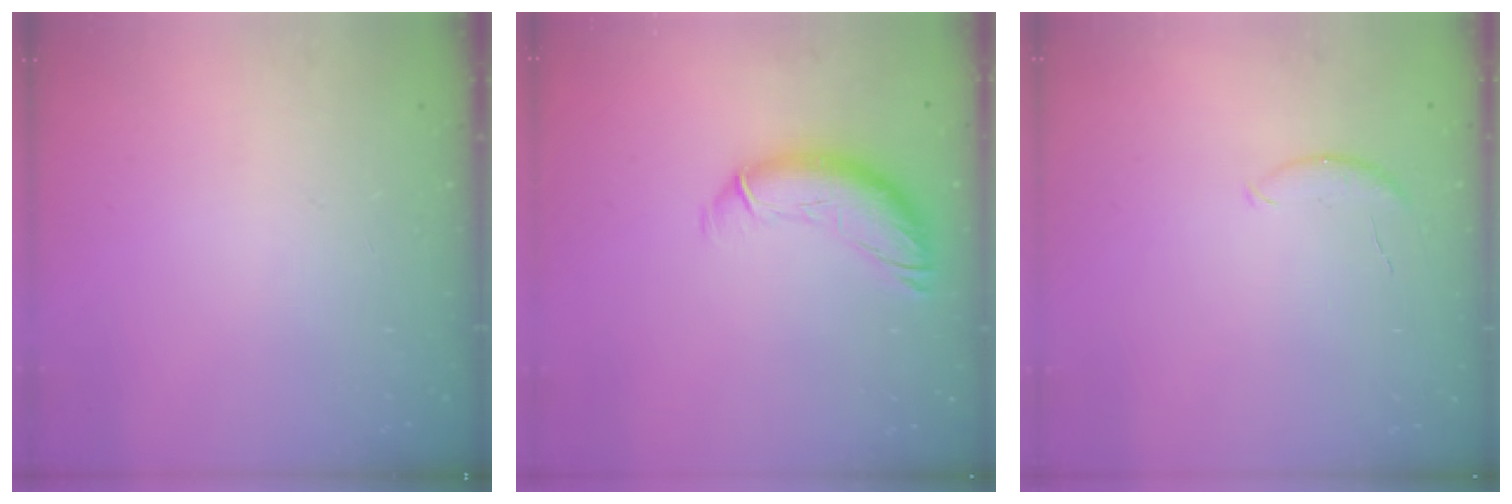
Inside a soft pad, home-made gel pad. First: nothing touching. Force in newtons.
{"total": 12.6, "press": 12.4, "slide": 1.8}
{"total": 5.5, "press": 5.5, "slide": 0.5}